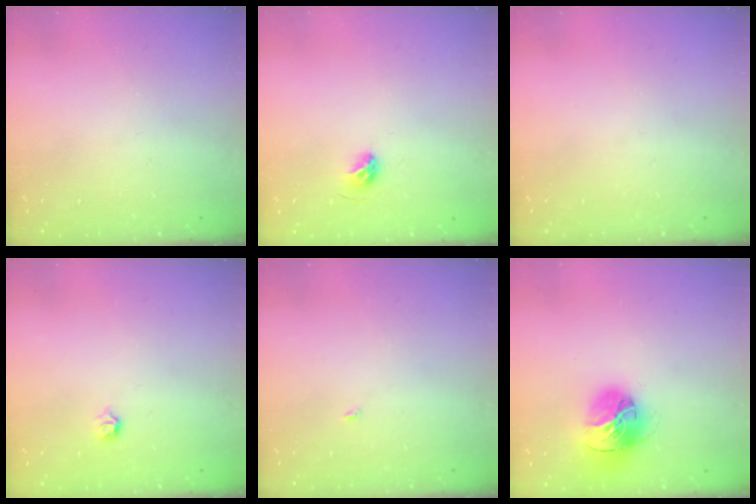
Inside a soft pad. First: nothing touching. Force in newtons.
{"total": 5.4, "press": 5.2, "slide": 1.2}
{"total": 0.0}
{"total": 3.4, "press": 3.3, "slide": 0.7}
{"total": 1.9, "press": 1.9, "slide": 0.2}
{"total": 16.4, "press": 16.4, "slide": 1.6}